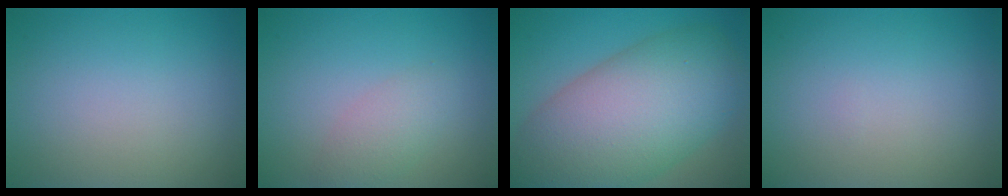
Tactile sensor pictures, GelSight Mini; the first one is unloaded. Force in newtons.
{"total": 2.3, "press": 2.3, "slide": 0.0}
{"total": 13.0, "press": 13.0, "slide": 0.6}
{"total": 0.0}